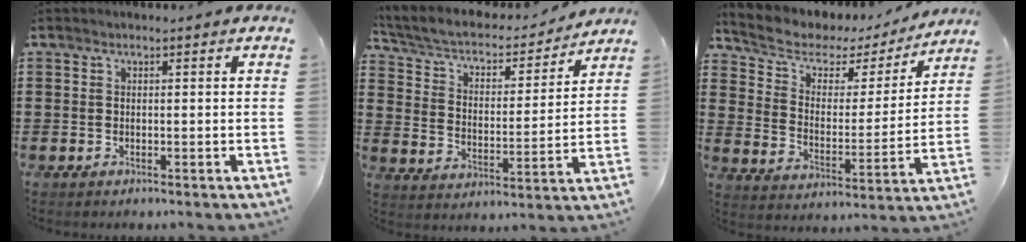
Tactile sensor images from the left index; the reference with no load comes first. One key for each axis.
{"total": 4.5, "fx": 3.7, "fy": 1.6, "fz": 2.0, "tx": -0.059, "ty": -0.029, "tz": 0.055}
{"total": 5.0, "fx": 3.6, "fy": 3.0, "fz": 1.7, "tx": -0.062, "ty": -0.019, "tz": 0.055}